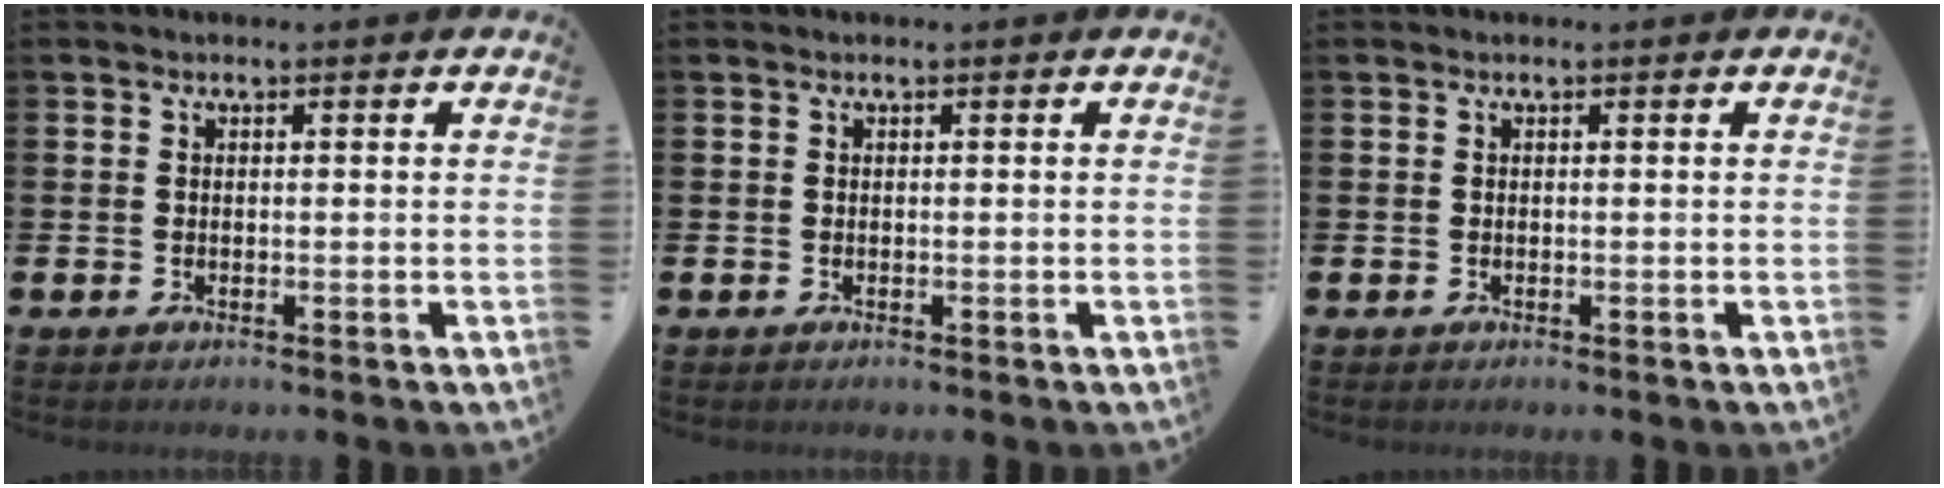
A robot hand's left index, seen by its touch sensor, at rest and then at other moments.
{"total": 0.0}
{"total": 0.0}